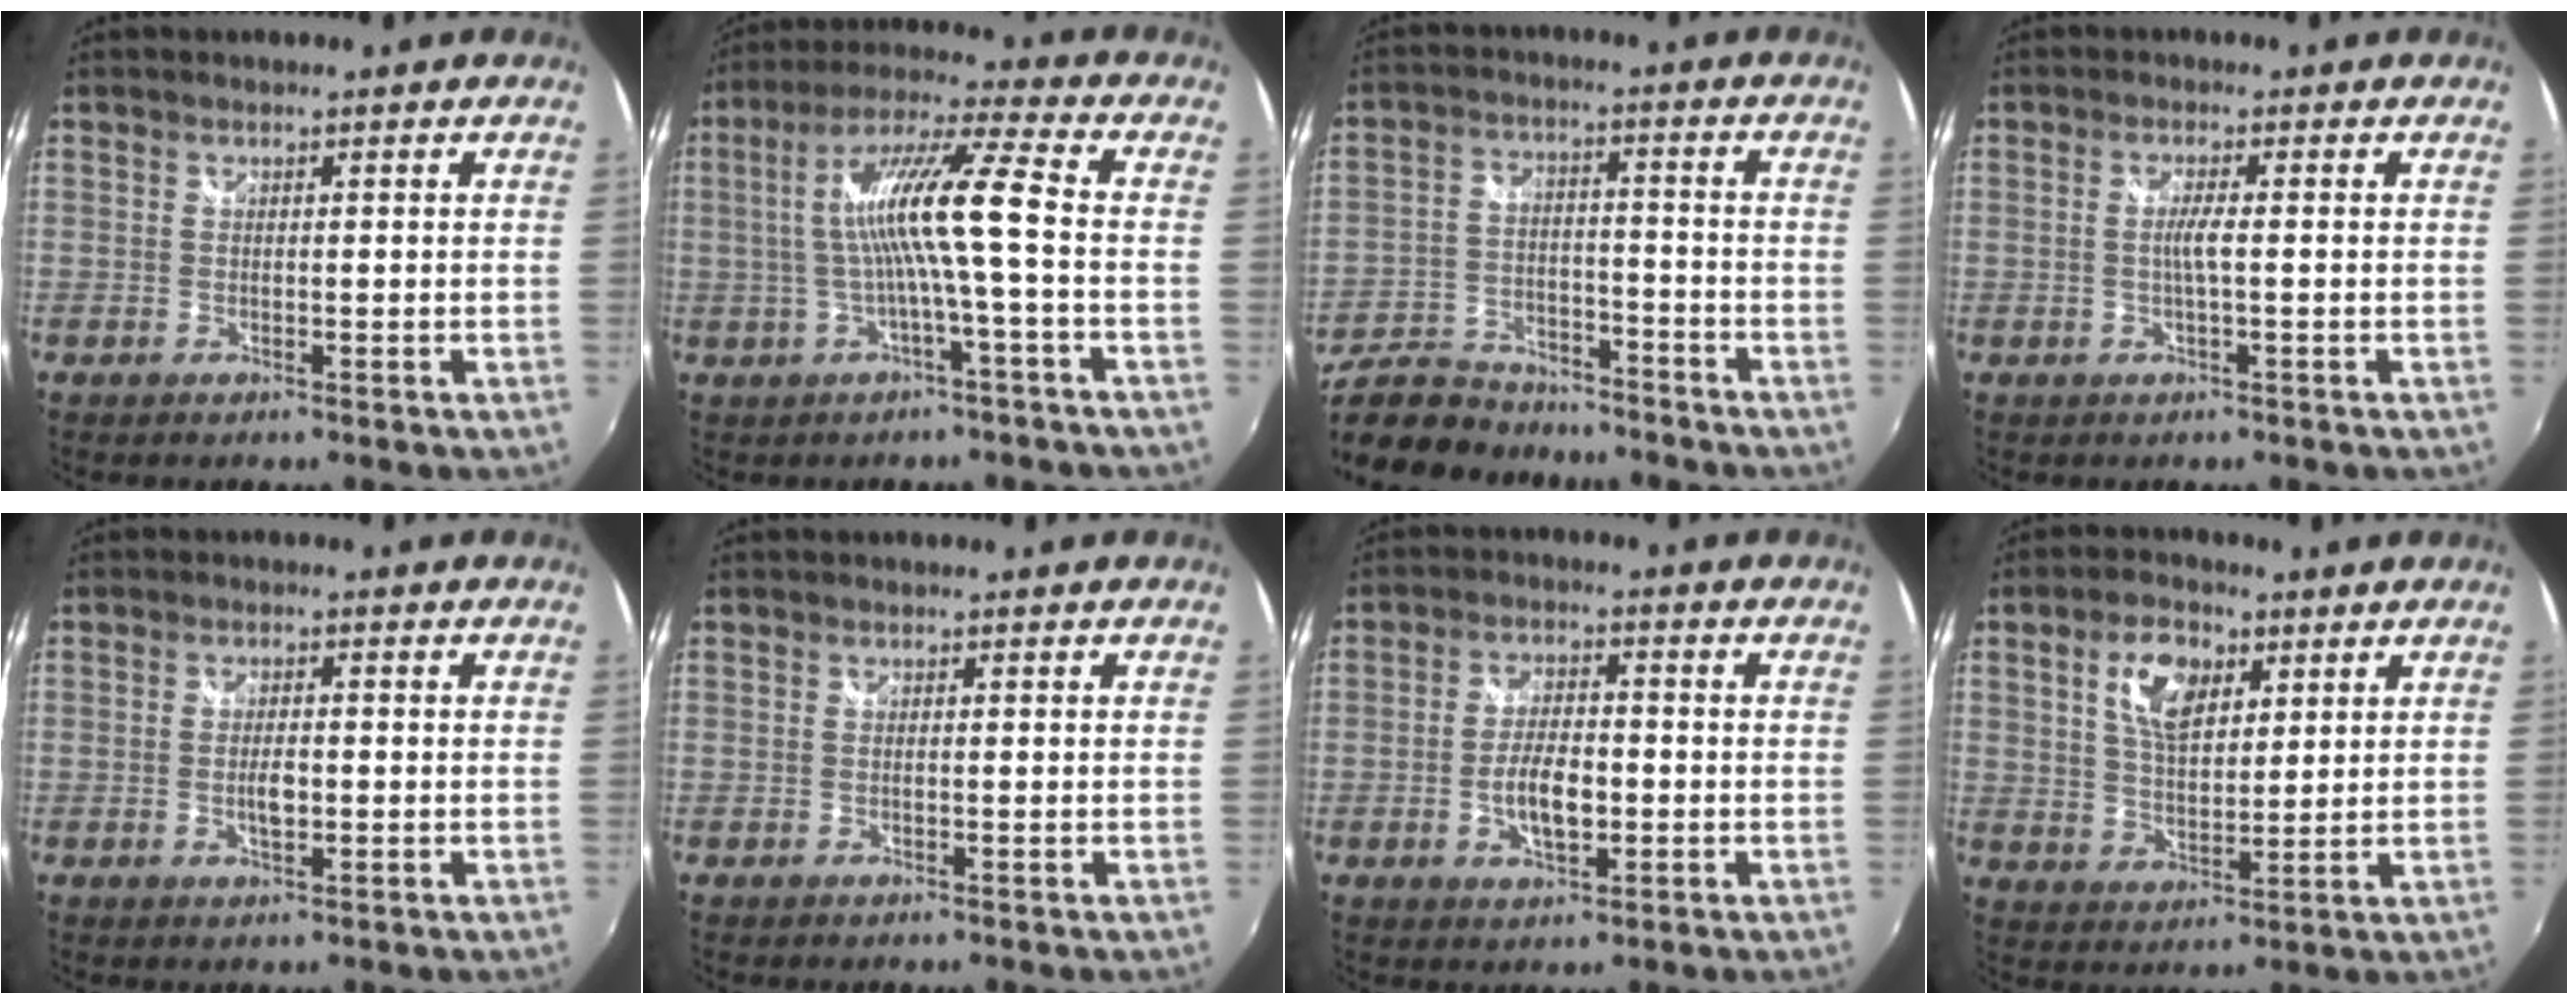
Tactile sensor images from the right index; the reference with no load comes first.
{"total": 11.4, "force": [-1.3, -0.5, 11.4], "torque": [-0.213, 0.012, -0.017]}
{"total": 19.1, "force": [-15.5, 7.8, 7.9], "torque": [-0.184, -0.010, -0.246]}
{"total": 3.8, "force": [-0.7, 0.4, 3.7], "torque": [-0.070, 0.002, -0.011]}
{"total": 3.1, "force": [-0.7, 1.3, 2.7], "torque": [-0.050, -0.003, -0.011]}
{"total": 0.0}
{"total": 6.8, "force": [-1.8, 3.1, 5.8], "torque": [-0.116, 0.001, -0.028]}
{"total": 9.0, "force": [3.7, 4.8, 6.6], "torque": [-0.121, 0.015, 0.068]}